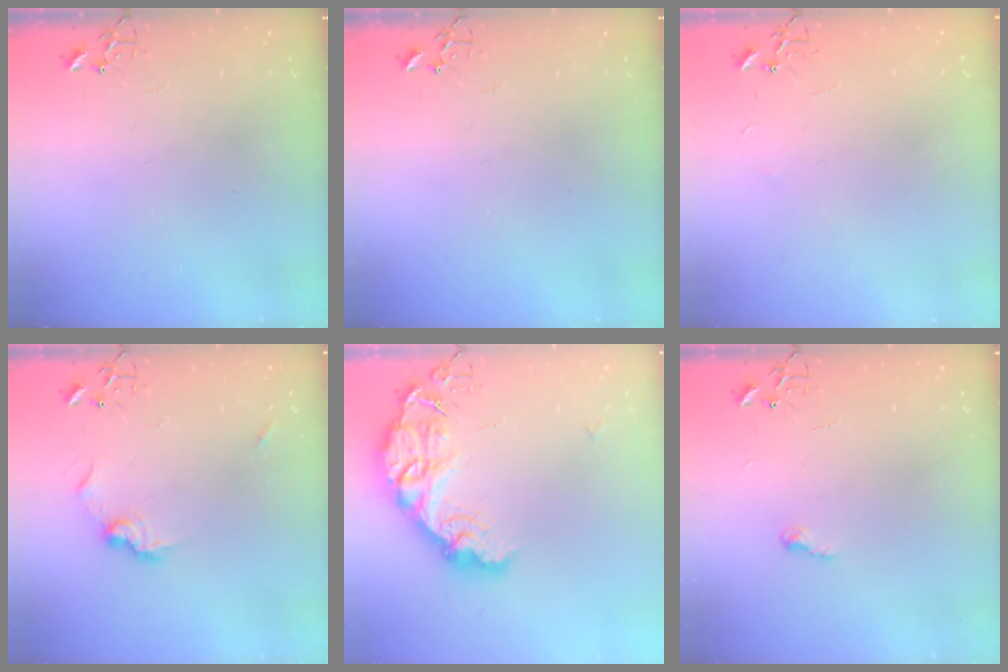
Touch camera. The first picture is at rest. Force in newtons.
{"total": 0.0}
{"total": 2.4, "press": 2.4, "slide": 0.3}
{"total": 8.8, "press": 8.8, "slide": 0.4}
{"total": 18.2, "press": 18.2, "slide": 1.3}
{"total": 5.9, "press": 5.9, "slide": 0.4}